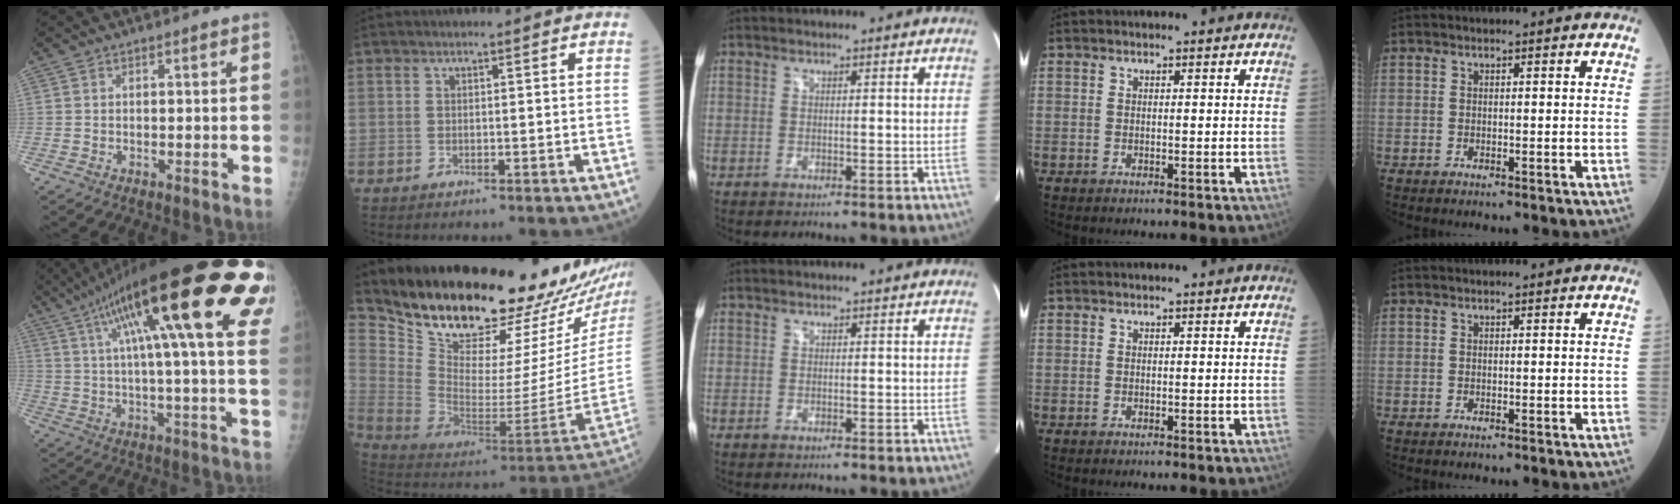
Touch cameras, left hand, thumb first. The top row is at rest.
{"thumb": {"total": 32.8, "force": [15.3, 6.0, 28.5], "torque": [-0.348, 0.021, 0.227]}, "index": {"total": 28.3, "force": [24.8, 2.8, 13.3], "torque": [-0.225, -0.115, 0.365]}}